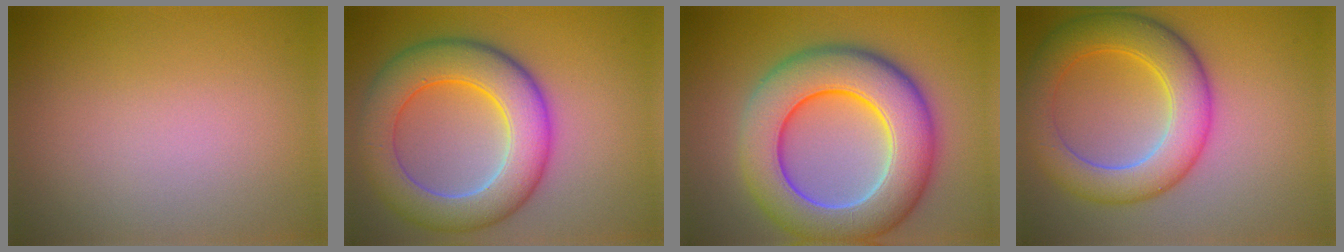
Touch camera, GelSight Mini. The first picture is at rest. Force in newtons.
{"total": 8.7, "press": 8.7, "slide": 0.5}
{"total": 10.8, "press": 10.8, "slide": 0.4}
{"total": 7.3, "press": 7.3, "slide": 0.1}